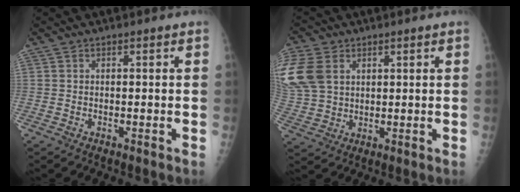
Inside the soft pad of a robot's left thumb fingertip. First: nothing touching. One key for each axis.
{"total": 14.1, "fx": 4.9, "fy": 10.4, "fz": 8.1, "tx": -0.198, "ty": 0.000, "tz": 0.100}